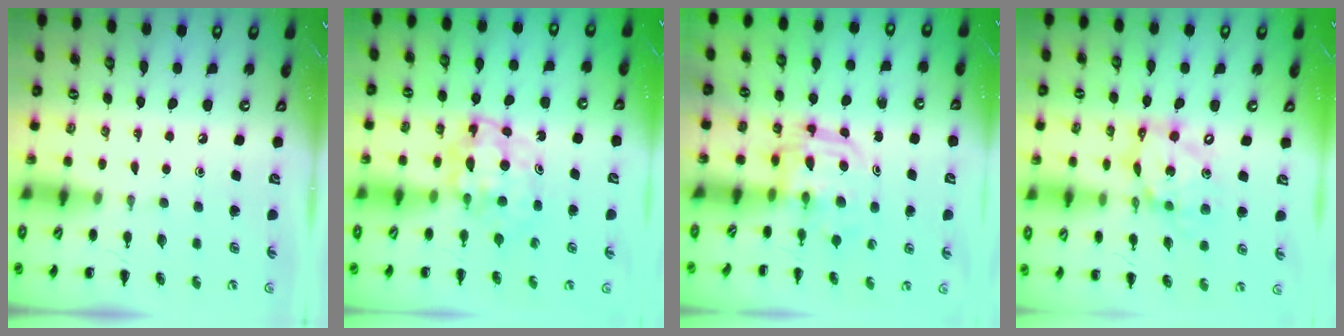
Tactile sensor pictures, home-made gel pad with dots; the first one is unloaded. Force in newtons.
{"total": 5.5, "press": 5.5, "slide": 0.7}
{"total": 2.9, "press": 2.9, "slide": 0.3}
{"total": 13.4, "press": 13.0, "slide": 3.6}